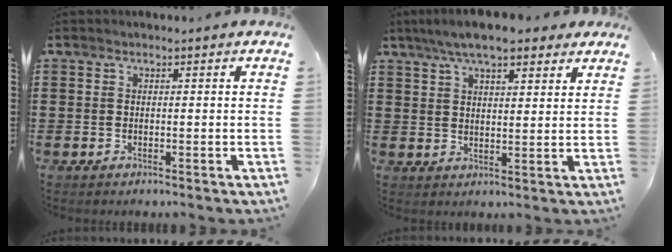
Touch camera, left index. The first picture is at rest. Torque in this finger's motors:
{"motor_torque": [2.14, 0.00, 0.83, 0.21]}